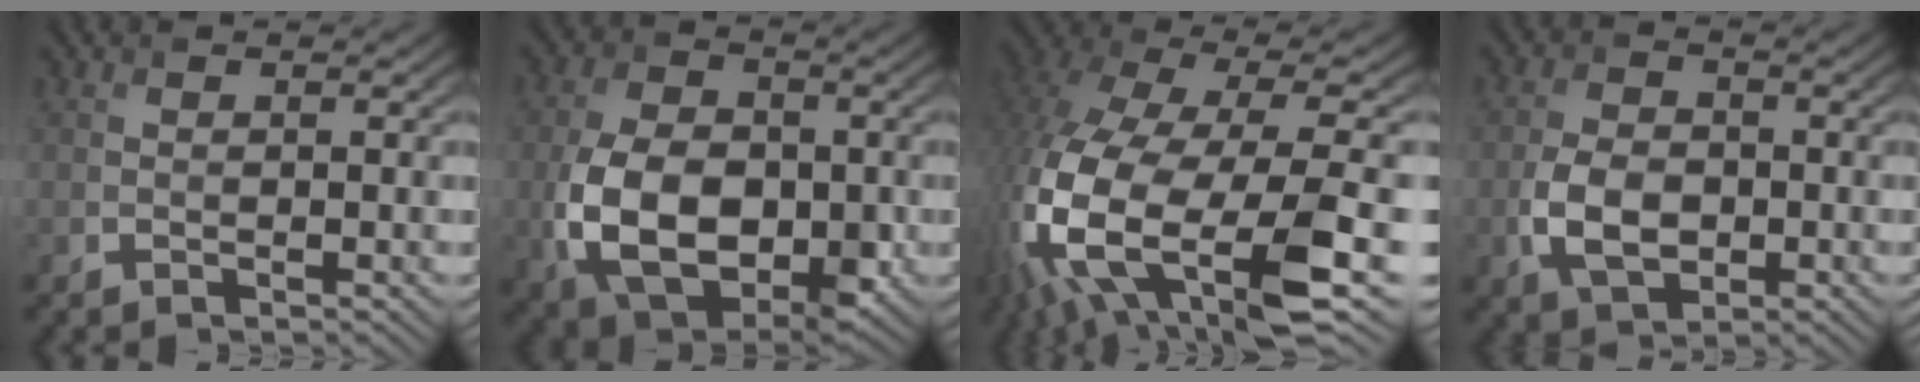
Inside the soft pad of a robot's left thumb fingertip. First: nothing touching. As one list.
[{"total": 12.4, "force": [-2.7, 8.0, 9.0], "torque": [-0.198, -0.021, -0.050]}, {"total": 18.2, "force": [-5.3, 9.2, 14.7], "torque": [-0.364, -0.068, -0.056]}, {"total": 5.9, "force": [-1.6, 3.9, 4.1], "torque": [-0.090, -0.007, -0.033]}]